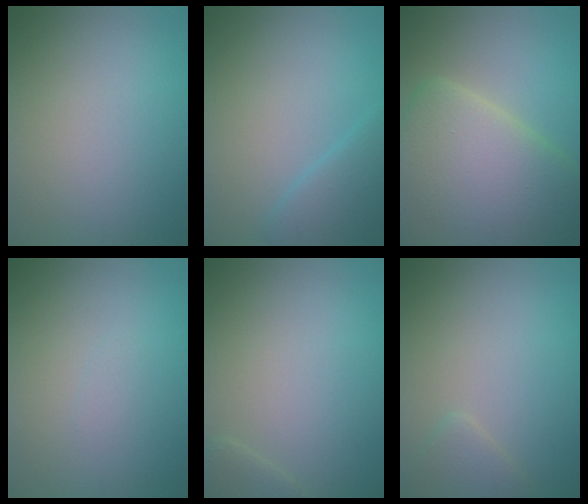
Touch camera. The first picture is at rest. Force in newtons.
{"total": 2.8, "press": 2.8, "slide": 0.1}
{"total": 11.0, "press": 10.9, "slide": 1.1}
{"total": 0.5, "press": 0.5, "slide": 0.1}
{"total": 1.3, "press": 1.3, "slide": 0.0}
{"total": 1.6, "press": 1.6, "slide": 0.1}